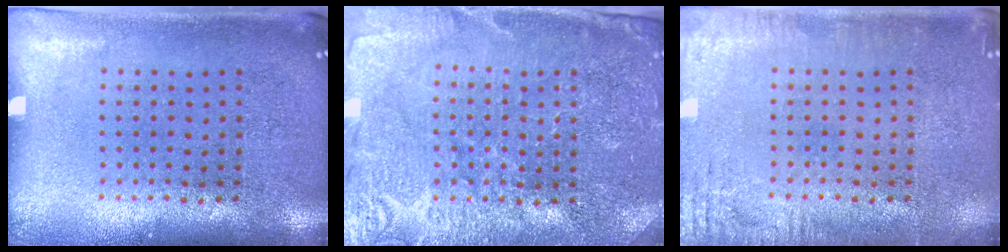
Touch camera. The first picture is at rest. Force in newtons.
{"total": 3.7, "press": 3.6, "slide": 0.9}
{"total": 2.7, "press": 2.7, "slide": 0.2}